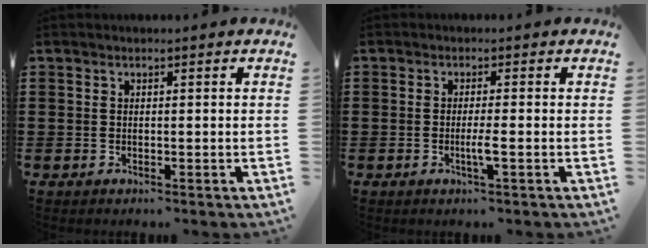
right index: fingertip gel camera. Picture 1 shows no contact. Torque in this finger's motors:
{"motor_torque": [-0.06, 0.10, 0.11, 0.02]}